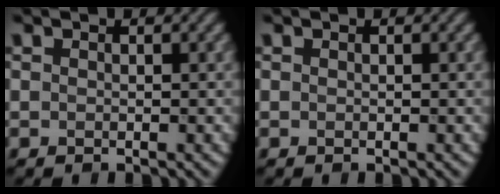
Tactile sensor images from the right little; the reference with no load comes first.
{"total": 0.0}